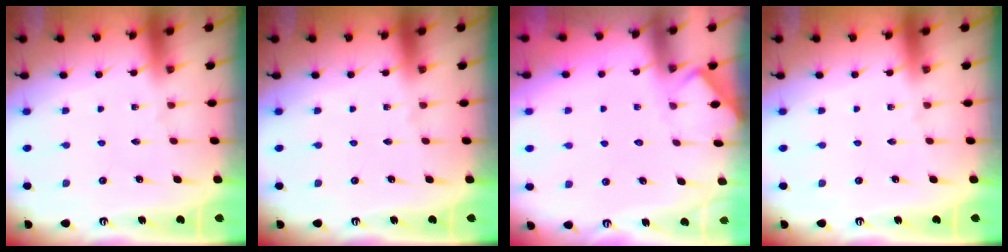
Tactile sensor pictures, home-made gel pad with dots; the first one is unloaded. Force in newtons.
{"total": 0.0}
{"total": 4.3, "press": 4.3, "slide": 0.3}
{"total": 0.0}